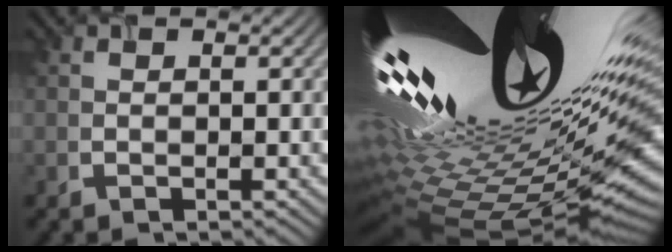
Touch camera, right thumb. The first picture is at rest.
{"total": 21.0, "force": [5.8, 6.3, 19.2], "torque": [-0.303, -0.013, 0.125]}